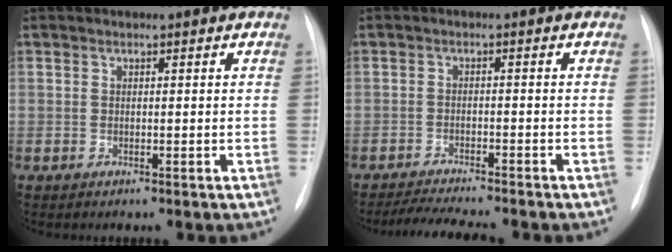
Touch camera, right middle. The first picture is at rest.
{"total": 7.5, "force": [-6.8, 0.3, 3.2], "torque": [-0.051, -0.016, -0.107]}